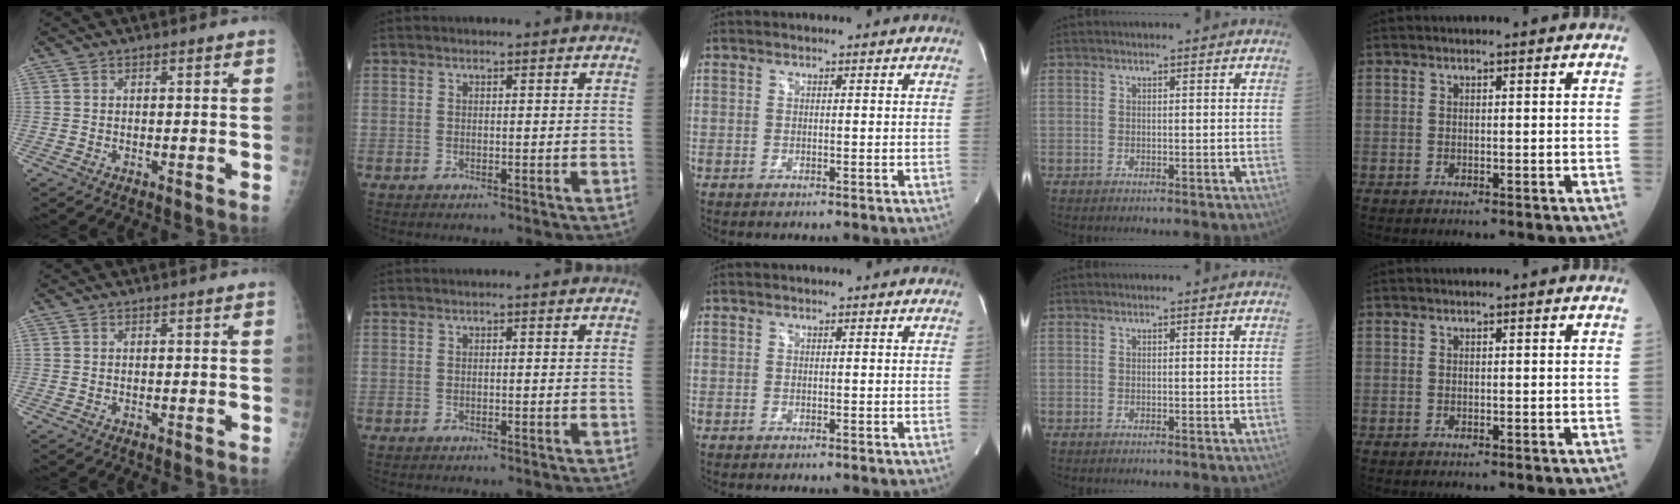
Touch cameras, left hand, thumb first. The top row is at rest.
{}